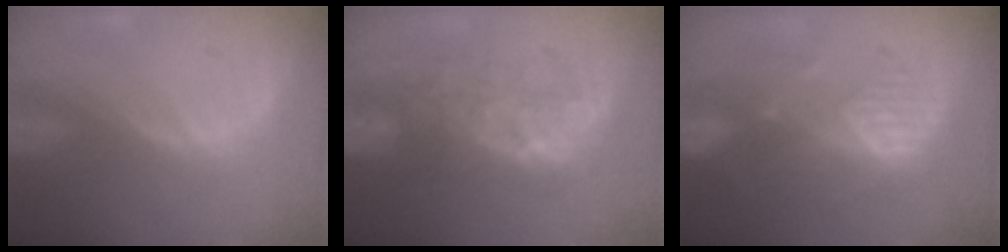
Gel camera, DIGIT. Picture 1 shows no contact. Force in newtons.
{"total": 7.9, "press": 7.8, "slide": 1.5}
{"total": 9.1, "press": 7.9, "slide": 4.5}